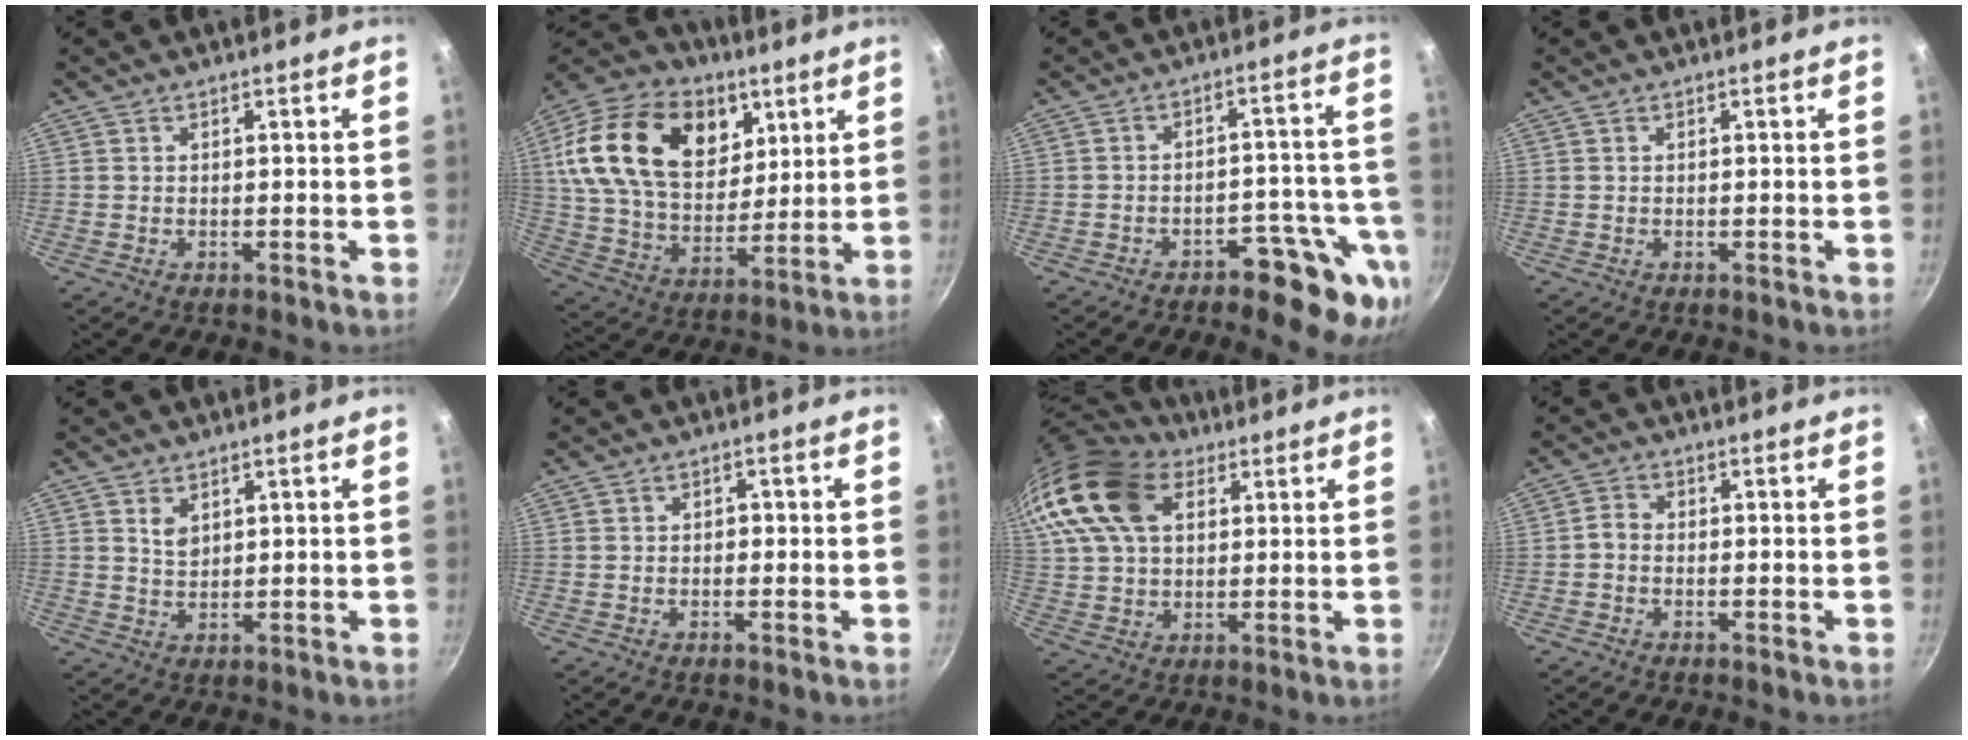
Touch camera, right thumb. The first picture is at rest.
{"total": 27.0, "force": [9.8, 18.2, 17.5], "torque": [-0.298, -0.021, 0.167]}
{"total": 11.0, "force": [-6.4, 5.1, 7.4], "torque": [-0.036, 0.055, -0.082]}
{"total": 0.0}
{"total": 2.8, "force": [1.4, 1.8, 1.6], "torque": [-0.024, -0.007, 0.028]}
{"total": 1.0, "force": [-0.2, 0.8, 0.6], "torque": [-0.005, 0.004, -0.003]}
{"total": 23.6, "force": [9.5, 15.8, 14.7], "torque": [-0.324, 0.030, 0.172]}
{"total": 2.0, "force": [-0.9, 1.4, 1.1], "torque": [-0.025, 0.015, -0.025]}